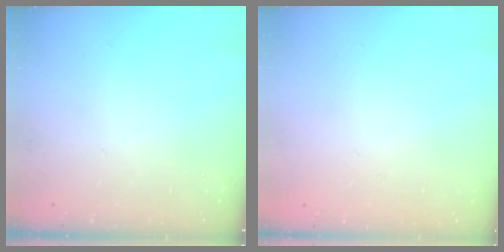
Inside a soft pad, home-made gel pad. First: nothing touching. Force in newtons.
{"total": 1.7, "press": 1.7, "slide": 0.2}